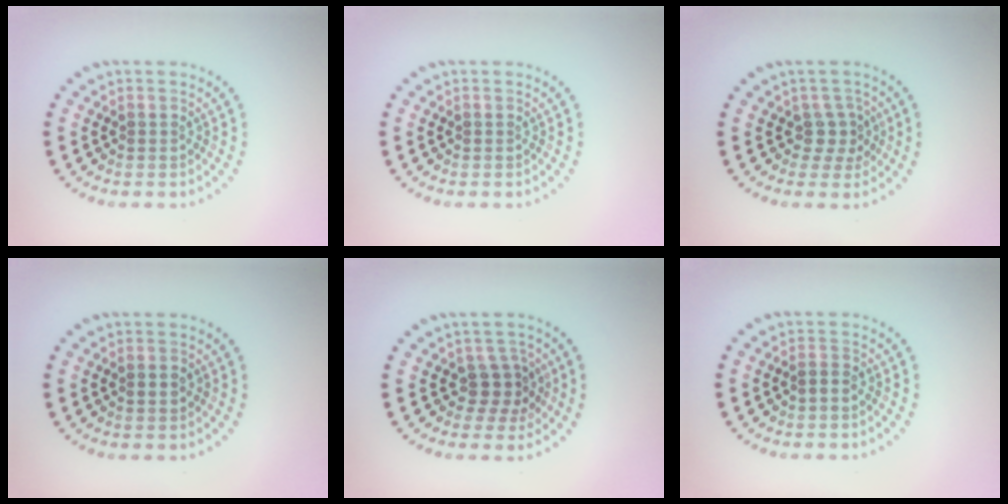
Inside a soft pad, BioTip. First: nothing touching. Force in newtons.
{"total": 0.0}
{"total": 2.0, "press": 1.6, "slide": 1.2}
{"total": 1.1, "press": 1.1, "slide": 0.1}
{"total": 2.4, "press": 1.9, "slide": 1.4}
{"total": 0.8, "press": 0.8, "slide": 0.2}